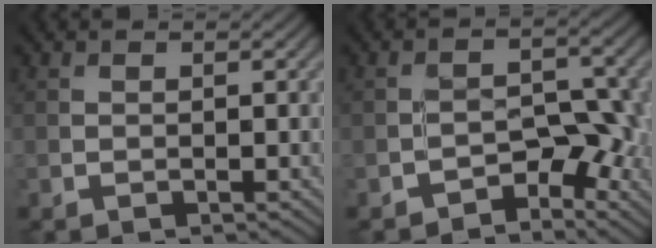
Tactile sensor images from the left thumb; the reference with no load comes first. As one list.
[{"total": 4.2, "force": [-2.6, 2.2, 2.5], "torque": [-0.024, 0.007, -0.041]}]